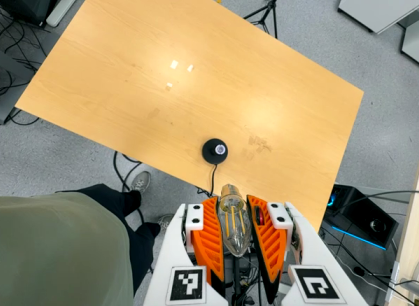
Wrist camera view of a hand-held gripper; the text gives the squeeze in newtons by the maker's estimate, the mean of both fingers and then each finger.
{"total": 21.5, "left": 23.4, "right": 19.7}